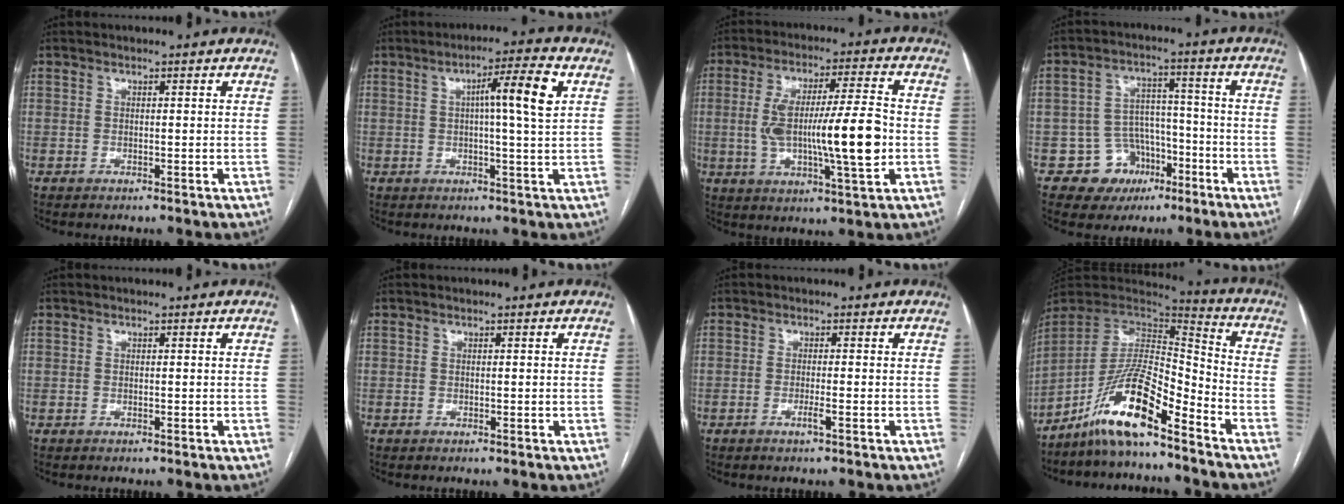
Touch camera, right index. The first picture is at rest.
{"total": 7.9, "force": [2.0, -0.4, 7.7], "torque": [-0.123, 0.008, 0.028]}
{"total": 15.0, "force": [-1.4, 1.9, 14.8], "torque": [-0.262, 0.008, -0.021]}
{"total": 7.8, "force": [-3.8, 6.7, 1.3], "torque": [-0.005, 0.021, -0.049]}
{"total": 0.0}
{"total": 0.0}
{"total": 1.7, "force": [-0.8, -0.1, 1.5], "torque": [-0.030, -0.002, -0.015]}
{"total": 14.0, "force": [-9.8, 2.2, 9.8], "torque": [-0.185, 0.011, -0.179]}